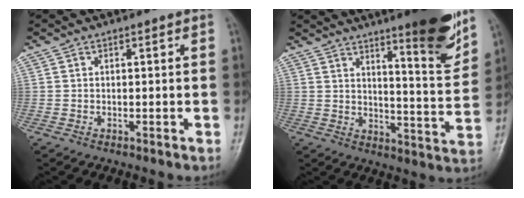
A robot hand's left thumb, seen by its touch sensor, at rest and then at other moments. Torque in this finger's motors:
{"motor_torque": [3.30, 1.68, 1.35, -1.43, 0.20]}